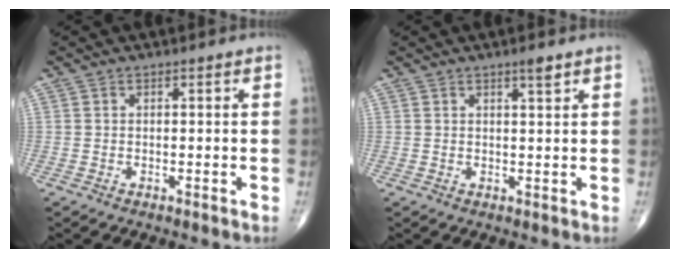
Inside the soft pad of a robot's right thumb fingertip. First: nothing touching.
{"total": 2.0, "force": [1.4, 0.2, 1.4], "torque": [-0.020, -0.008, 0.022]}